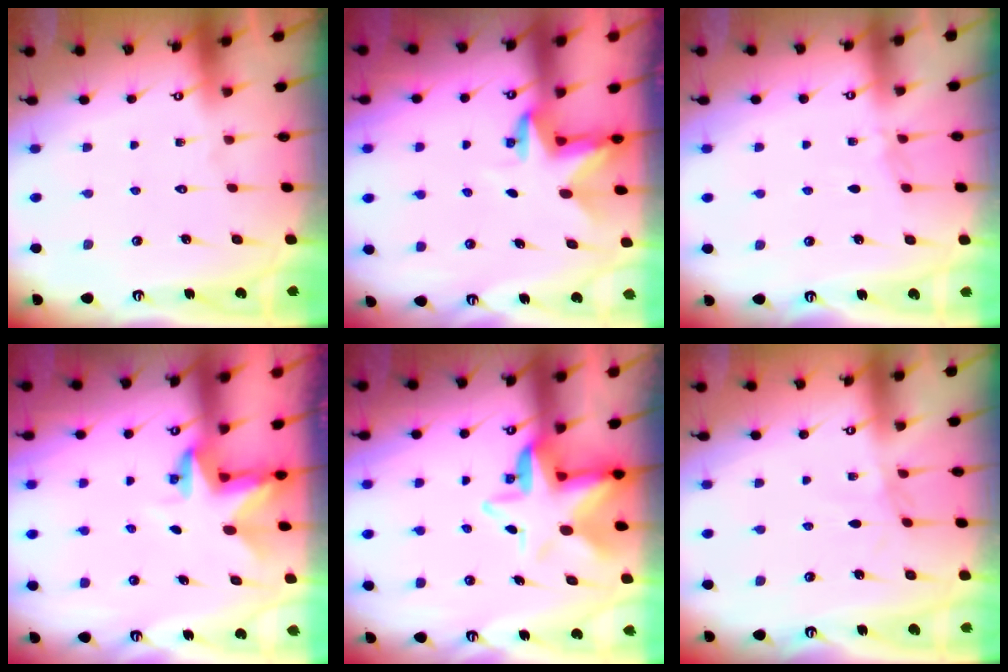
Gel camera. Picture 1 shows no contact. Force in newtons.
{"total": 3.3, "press": 3.3, "slide": 0.1}
{"total": 3.0, "press": 3.0, "slide": 0.5}
{"total": 2.8, "press": 2.8, "slide": 0.2}
{"total": 9.5, "press": 9.3, "slide": 1.8}
{"total": 0.9, "press": 0.8, "slide": 0.3}